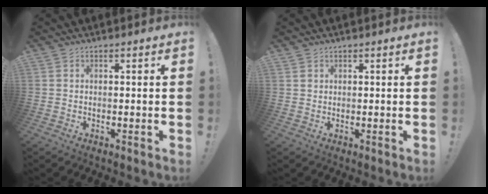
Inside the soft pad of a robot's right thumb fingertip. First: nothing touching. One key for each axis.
{"total": 1.2, "fx": 0.8, "fy": 0.9, "fz": 0.2, "tx": 0.001, "ty": -0.001, "tz": 0.015}